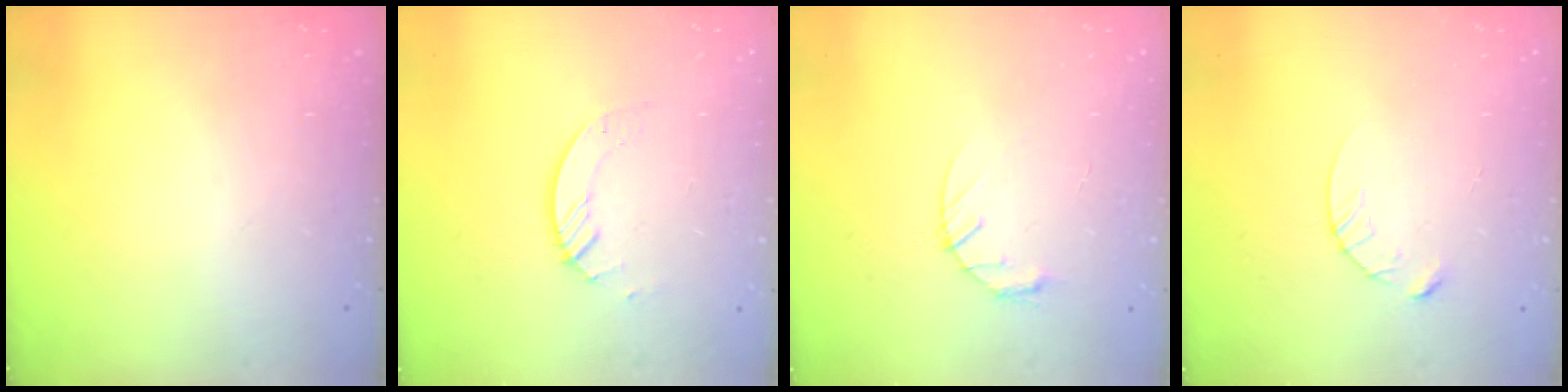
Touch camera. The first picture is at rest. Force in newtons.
{"total": 3.7, "press": 3.7, "slide": 0.4}
{"total": 3.0, "press": 3.0, "slide": 0.5}
{"total": 4.6, "press": 4.5, "slide": 0.5}